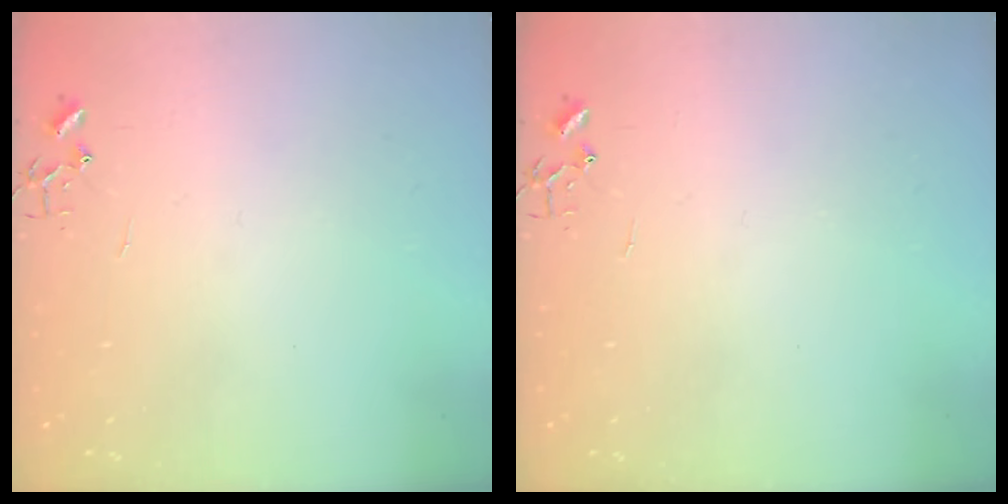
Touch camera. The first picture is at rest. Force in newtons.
{"total": 0.0}